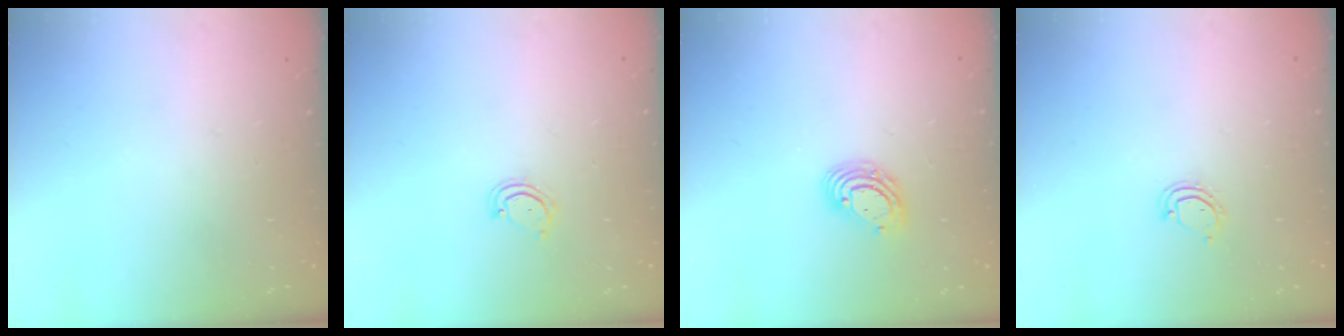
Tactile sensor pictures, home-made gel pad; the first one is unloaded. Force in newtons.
{"total": 3.6, "press": 3.6, "slide": 0.3}
{"total": 8.0, "press": 7.8, "slide": 1.5}
{"total": 4.7, "press": 4.6, "slide": 0.4}